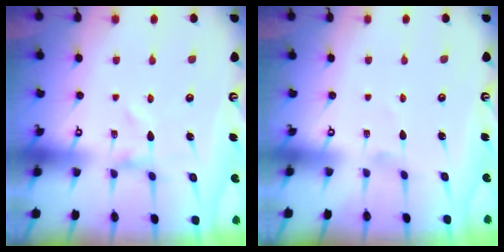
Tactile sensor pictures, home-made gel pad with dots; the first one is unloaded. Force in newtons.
{"total": 0.0}